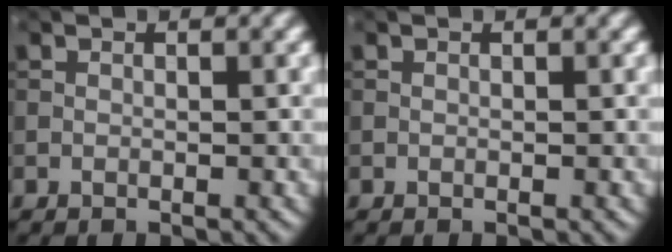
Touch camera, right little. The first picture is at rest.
{"total": 0.0}